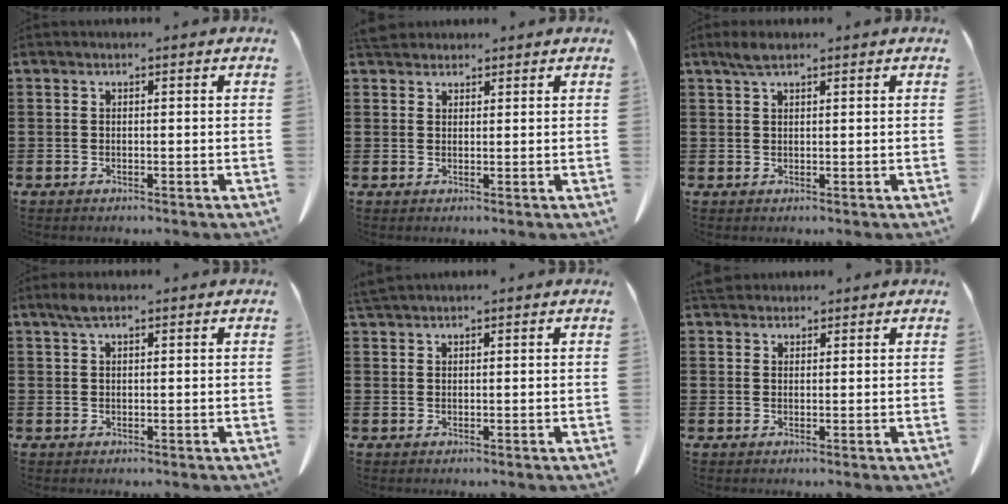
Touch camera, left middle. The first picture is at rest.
{"total": 3.2, "force": [2.8, 1.1, 1.0], "torque": [-0.029, -0.002, 0.055]}
{"total": 2.4, "force": [1.5, 0.6, 1.8], "torque": [-0.038, 0.001, 0.028]}
{"total": 2.2, "force": [1.3, 0.6, 1.7], "torque": [-0.036, 0.001, 0.023]}
{"total": 1.7, "force": [1.6, 0.1, 0.6], "torque": [-0.016, -0.002, 0.032]}
{"total": 2.8, "force": [2.4, 1.1, 0.9], "torque": [-0.027, 0.002, 0.049]}